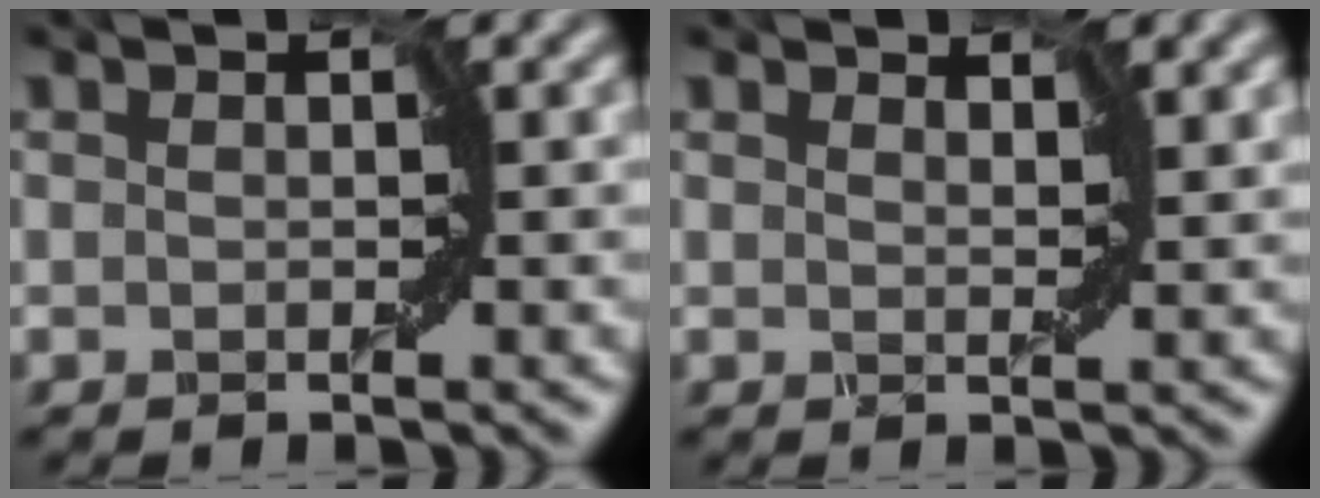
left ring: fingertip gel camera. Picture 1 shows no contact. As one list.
[{"total": 1.3, "force": [1.2, 0.1, 0.4], "torque": [-0.013, 0.002, 0.022]}]